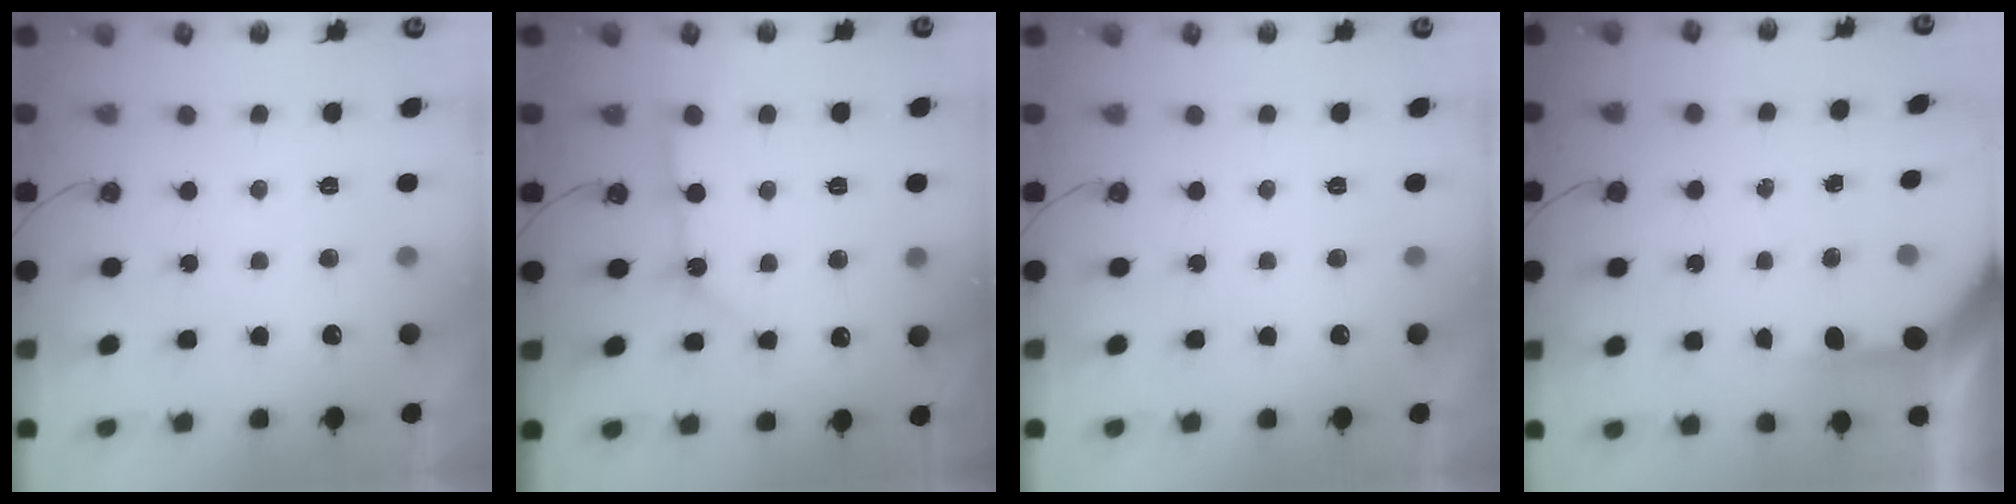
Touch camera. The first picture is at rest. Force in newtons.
{"total": 9.5, "press": 9.5, "slide": 1.2}
{"total": 0.0}
{"total": 6.0, "press": 6.0, "slide": 0.5}